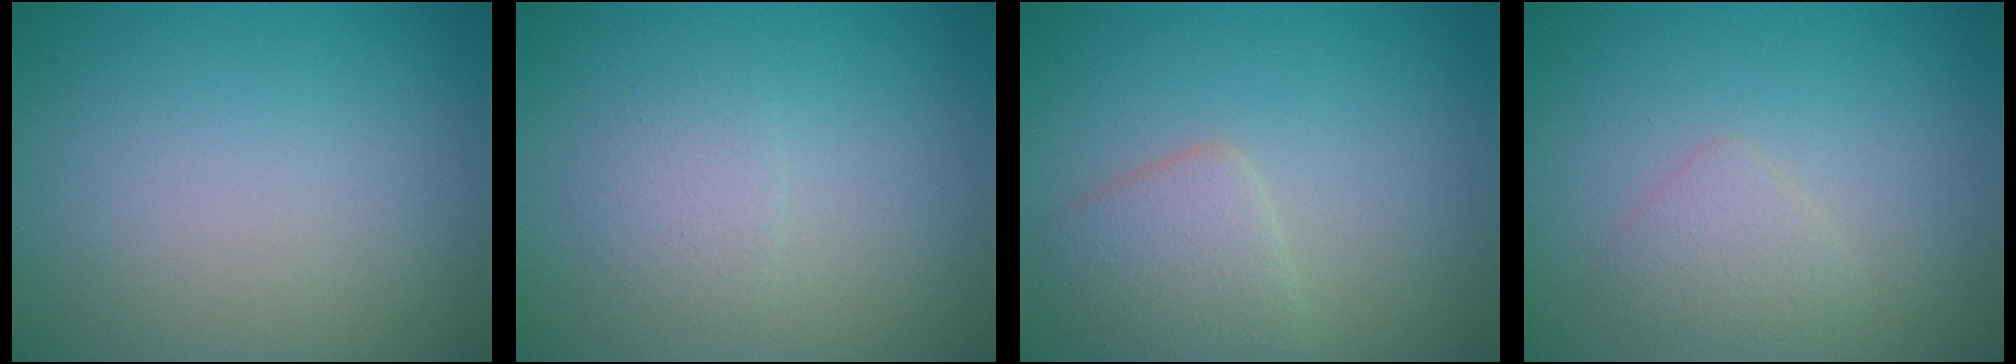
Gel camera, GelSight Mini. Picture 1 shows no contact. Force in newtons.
{"total": 1.6, "press": 1.6, "slide": 0.0}
{"total": 3.1, "press": 3.1, "slide": 0.1}
{"total": 1.7, "press": 1.7, "slide": 0.1}